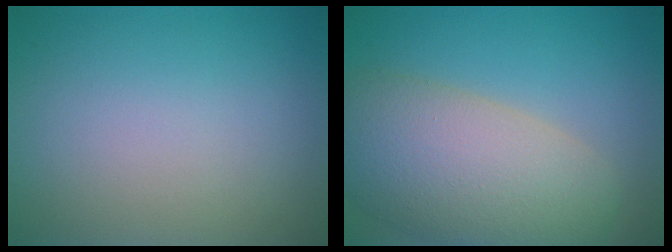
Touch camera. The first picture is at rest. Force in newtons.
{"total": 9.6, "press": 9.6, "slide": 0.7}